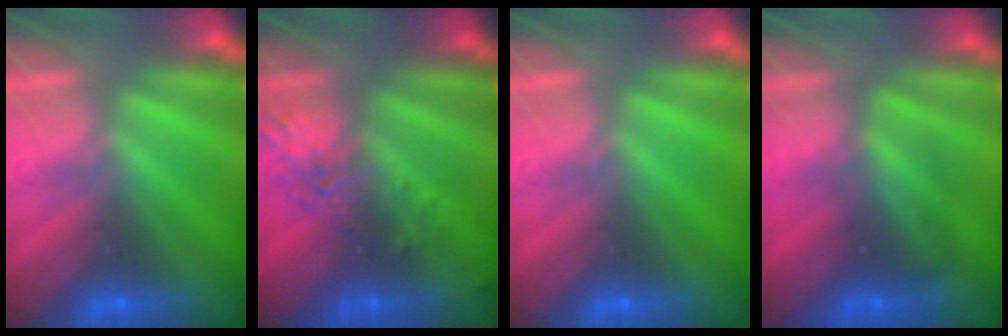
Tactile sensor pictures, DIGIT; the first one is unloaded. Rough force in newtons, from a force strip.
{"total": 2.4}
{"total": 0.0}
{"total": 2.4}